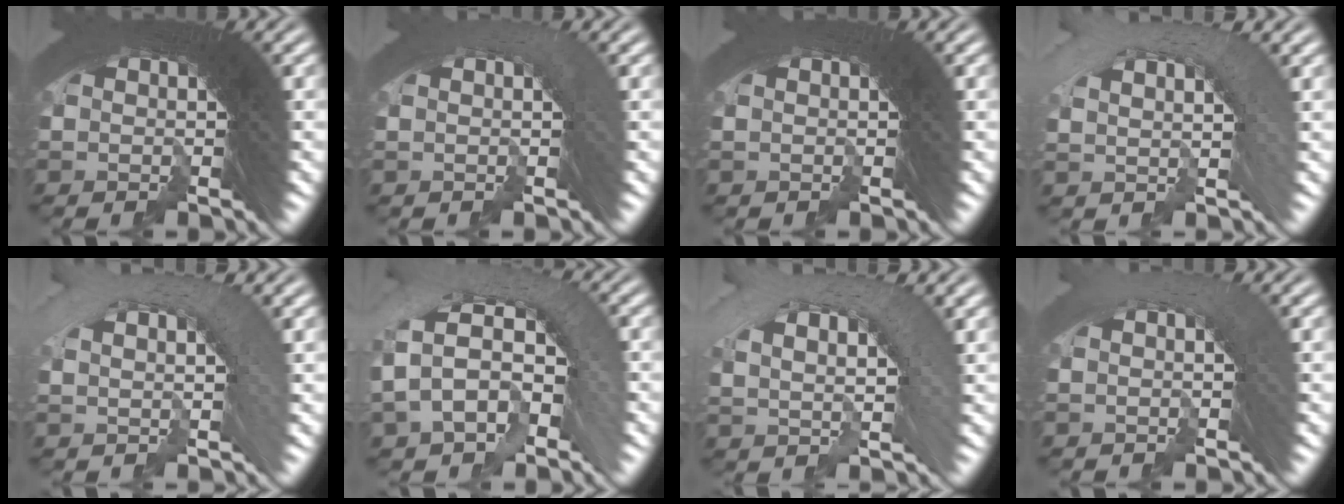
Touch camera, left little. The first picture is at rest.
{"total": 2.1, "force": [-1.6, -0.5, -1.3], "torque": [0.018, -0.006, -0.020]}
{"total": 1.3, "force": [-0.6, -0.5, -1.0], "torque": [0.009, -0.006, -0.007]}
{"total": 2.8, "force": [-1.8, 2.2, 0.2], "torque": [-0.009, 0.001, -0.031]}
{"total": 2.6, "force": [-1.9, 1.8, 0.0], "torque": [-0.005, 0.002, -0.032]}
{"total": 5.7, "force": [-3.3, 4.6, 0.5], "torque": [-0.027, 0.003, -0.066]}
{"total": 5.1, "force": [-1.7, 4.4, 2.1], "torque": [-0.029, 0.013, -0.040]}
{"total": 2.9, "force": [-2.4, 0.1, -1.7], "torque": [0.029, 0.002, -0.038]}